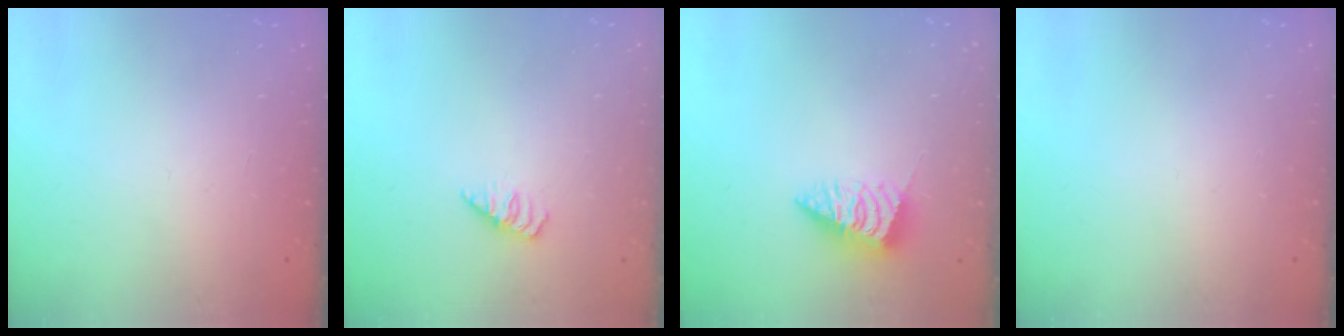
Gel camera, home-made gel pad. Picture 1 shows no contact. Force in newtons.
{"total": 1.7, "press": 1.7, "slide": 0.3}
{"total": 2.6, "press": 2.6, "slide": 0.1}
{"total": 0.0}